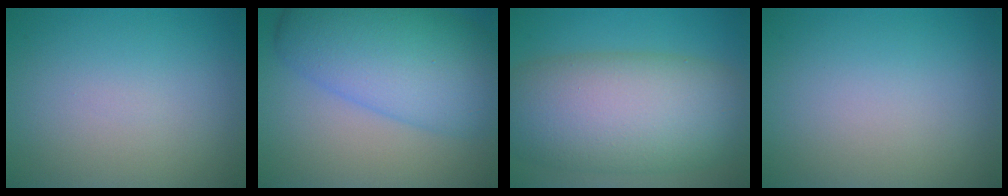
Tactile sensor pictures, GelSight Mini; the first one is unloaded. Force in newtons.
{"total": 10.3, "press": 10.3, "slide": 0.1}
{"total": 12.1, "press": 12.1, "slide": 0.6}
{"total": 0.0}